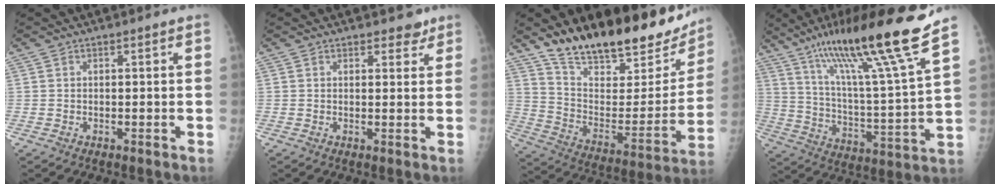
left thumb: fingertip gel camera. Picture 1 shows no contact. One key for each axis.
{"total": 2.2, "fx": 1.7, "fy": 1.2, "fz": 0.8, "tx": 0.008, "ty": -0.008, "tz": 0.016}
{"total": 28.3, "fx": 21.8, "fy": 10.7, "fz": 14.6, "tx": -0.197, "ty": -0.081, "tz": 0.330}
{"total": 23.0, "fx": 16.2, "fy": 0.3, "fz": 16.4, "tx": -0.250, "ty": -0.067, "tz": 0.274}